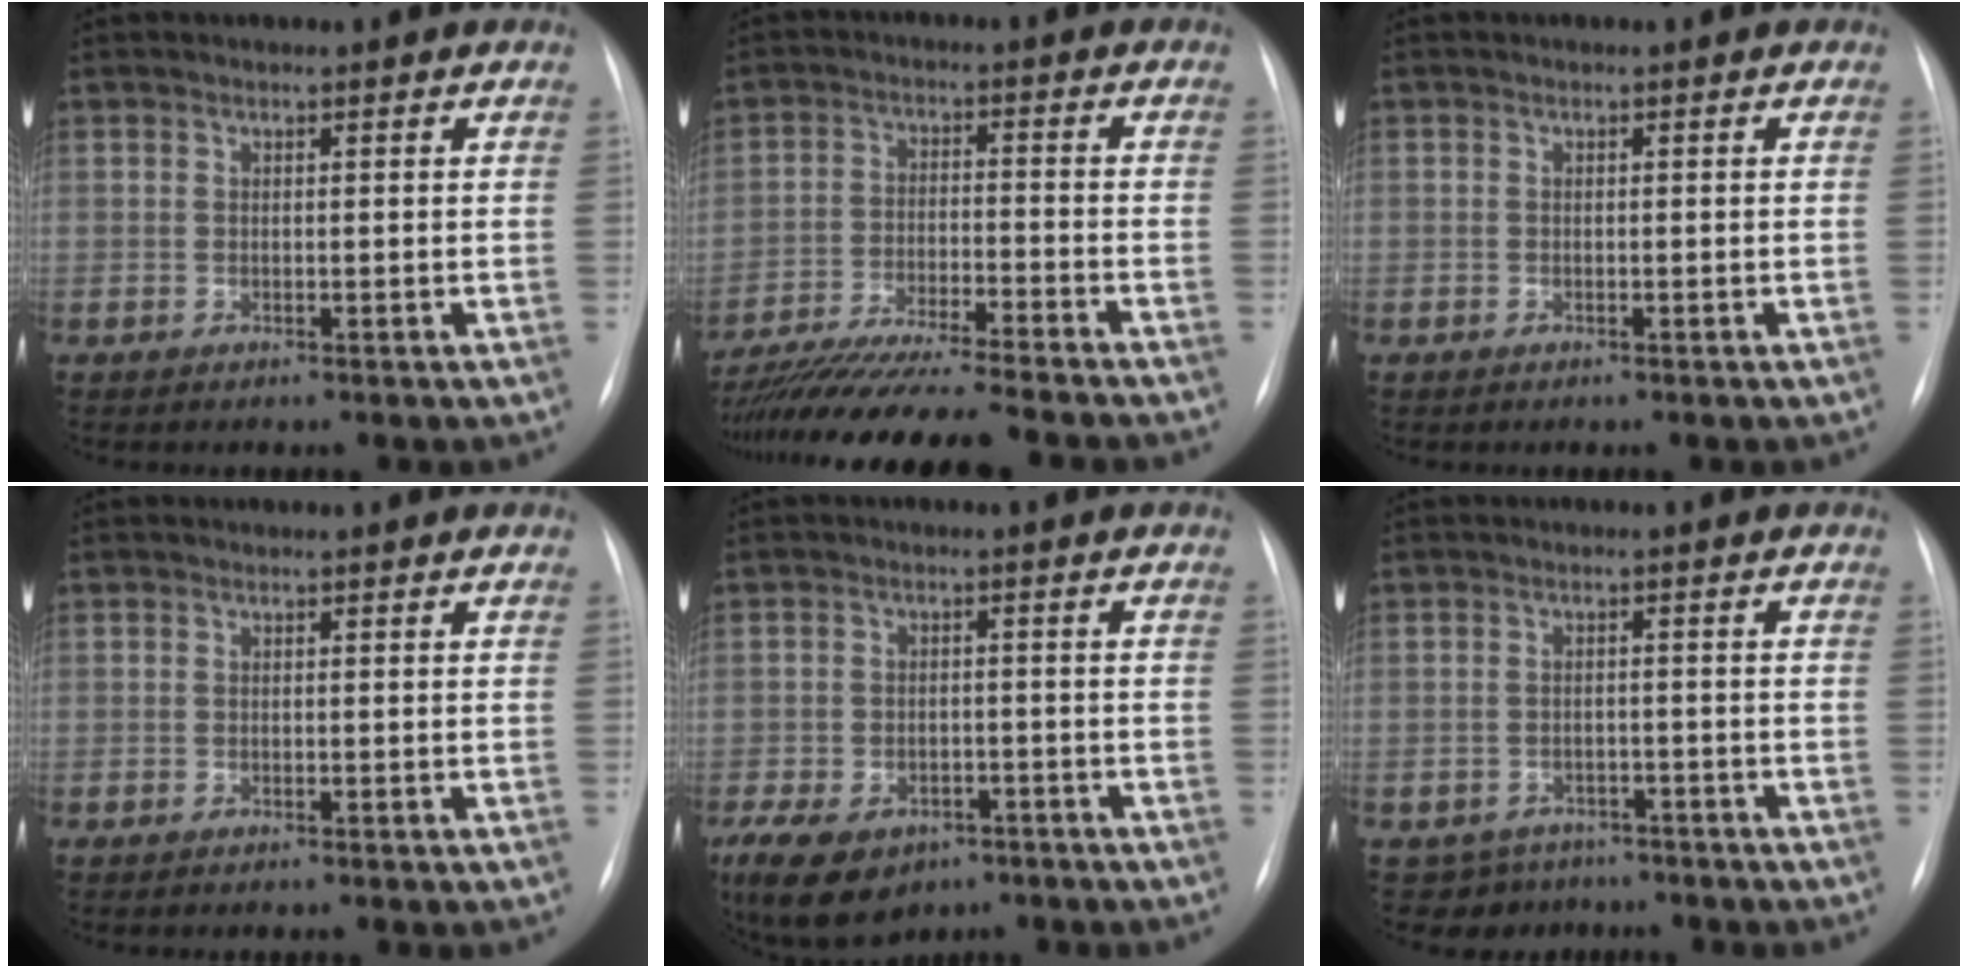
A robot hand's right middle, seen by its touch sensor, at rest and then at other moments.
{"total": 17.0, "force": [-15.1, -0.4, 7.7], "torque": [-0.131, -0.031, -0.245]}
{"total": 0.0}
{"total": 0.0}
{"total": 17.2, "force": [-9.7, 11.6, 8.2], "torque": [-0.238, -0.015, -0.136]}
{"total": 5.0, "force": [-3.9, 3.2, -0.2], "torque": [0.008, 0.016, -0.052]}